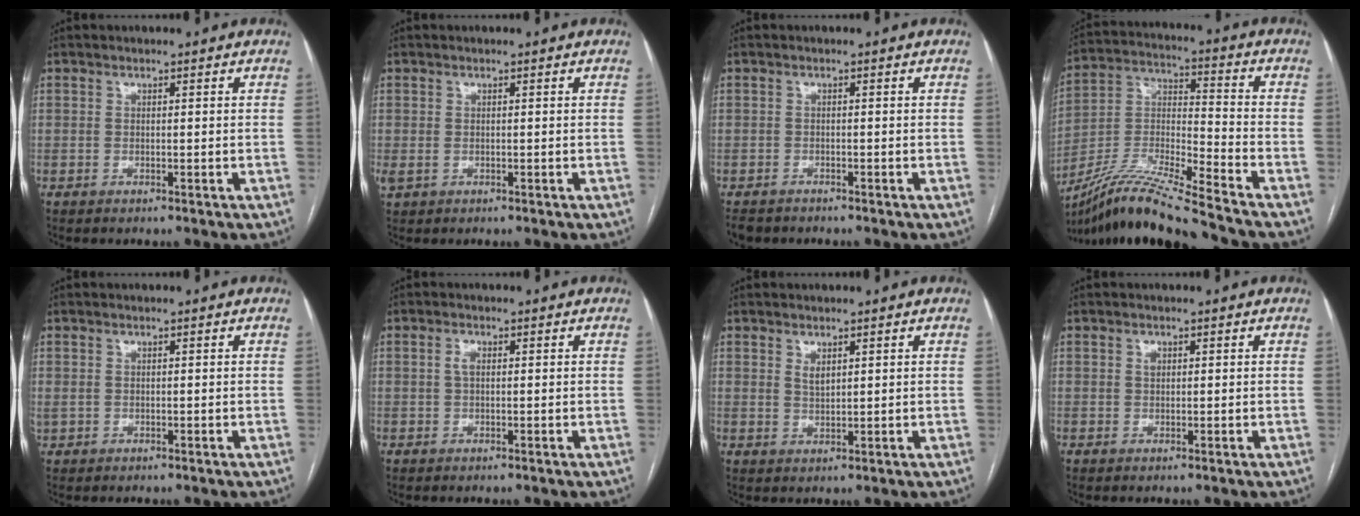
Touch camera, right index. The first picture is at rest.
{"total": 1.1, "force": [-0.1, 0.9, 0.7], "torque": [-0.018, -0.001, 0.004]}
{"total": 2.8, "force": [-2.5, 1.2, 0.5], "torque": [-0.012, -0.005, -0.038]}
{"total": 16.8, "force": [-14.6, -1.3, 8.2], "torque": [-0.172, -0.012, -0.270]}
{"total": 0.8, "force": [0.1, 0.8, 0.4], "torque": [-0.007, 0.007, 0.006]}
{"total": 1.5, "force": [0.3, 0.7, 1.3], "torque": [-0.027, 0.004, 0.005]}
{"total": 1.7, "force": [1.0, 0.7, 1.2], "torque": [-0.024, -0.004, 0.024]}
{"total": 1.0, "force": [0.4, 0.7, 0.6], "torque": [-0.009, 0.000, 0.006]}